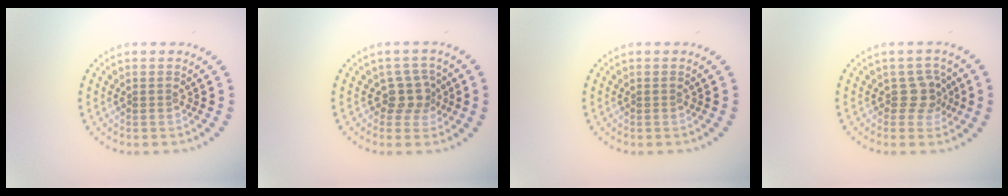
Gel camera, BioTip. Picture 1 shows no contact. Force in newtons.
{"total": 2.4, "press": 1.9, "slide": 1.5}
{"total": 0.0}
{"total": 2.3, "press": 2.0, "slide": 1.1}